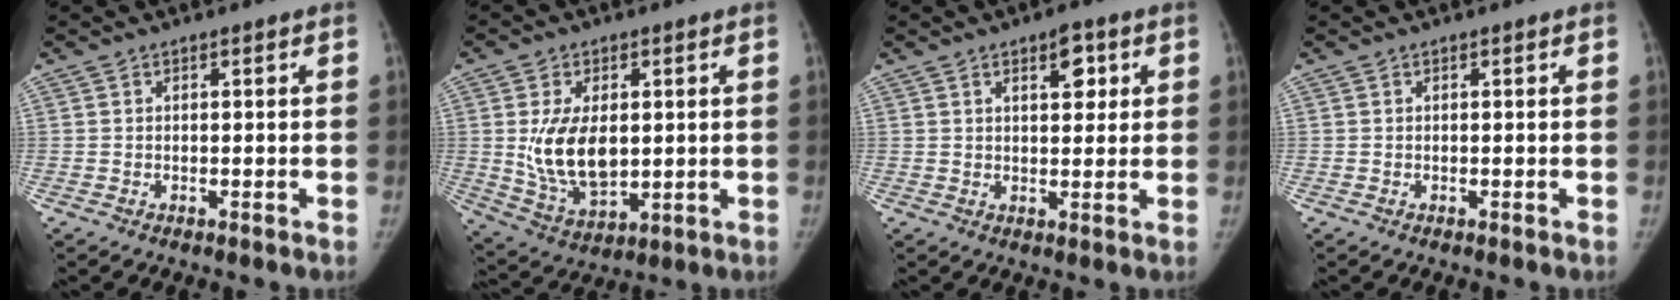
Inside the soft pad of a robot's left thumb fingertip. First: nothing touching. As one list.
[{"total": 12.6, "force": [1.1, 7.5, 10.1], "torque": [-0.165, -0.015, 0.036]}, {"total": 5.0, "force": [2.2, 2.6, 3.7], "torque": [-0.034, -0.008, 0.030]}, {"total": 0.0}]